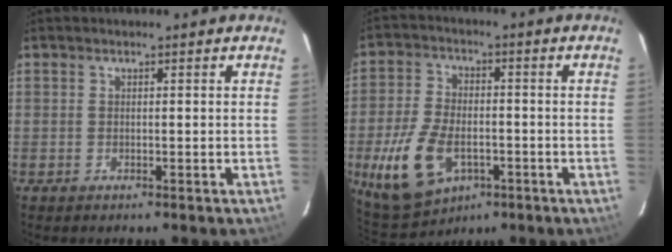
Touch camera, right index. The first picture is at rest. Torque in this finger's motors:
{"motor_torque": [0.88, -0.69, 0.82, 0.20]}